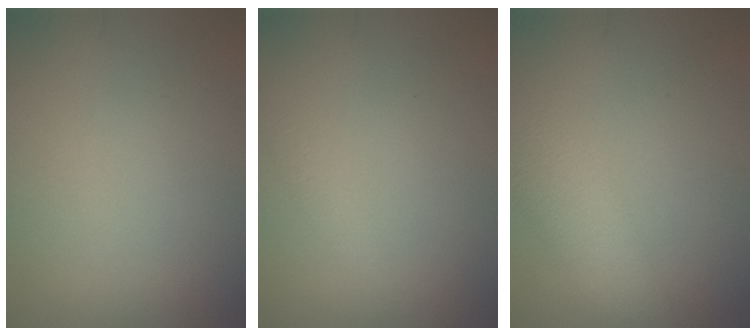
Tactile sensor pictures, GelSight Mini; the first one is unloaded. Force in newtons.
{"total": 1.1, "press": 1.1, "slide": 0.0}
{"total": 5.4, "press": 5.4, "slide": 0.4}